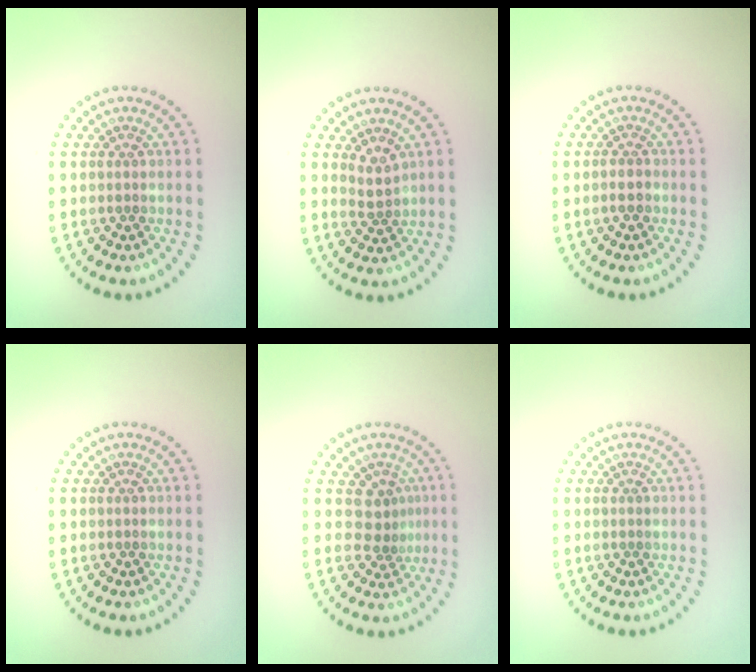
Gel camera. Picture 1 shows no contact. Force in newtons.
{"total": 1.7, "press": 1.3, "slide": 1.2}
{"total": 1.0, "press": 0.9, "slide": 0.5}
{"total": 0.0}
{"total": 2.2, "press": 1.6, "slide": 1.5}
{"total": 0.0}